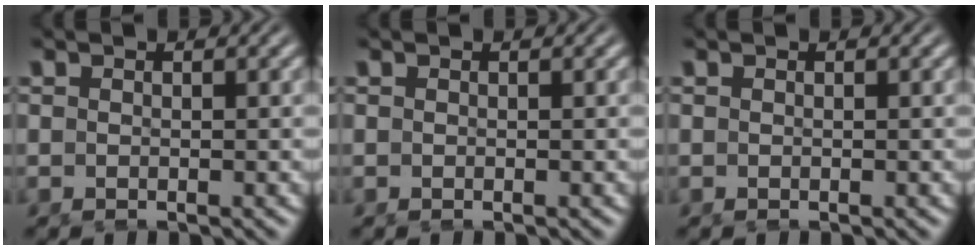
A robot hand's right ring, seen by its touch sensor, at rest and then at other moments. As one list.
[{"total": 0.0}, {"total": 0.0}]